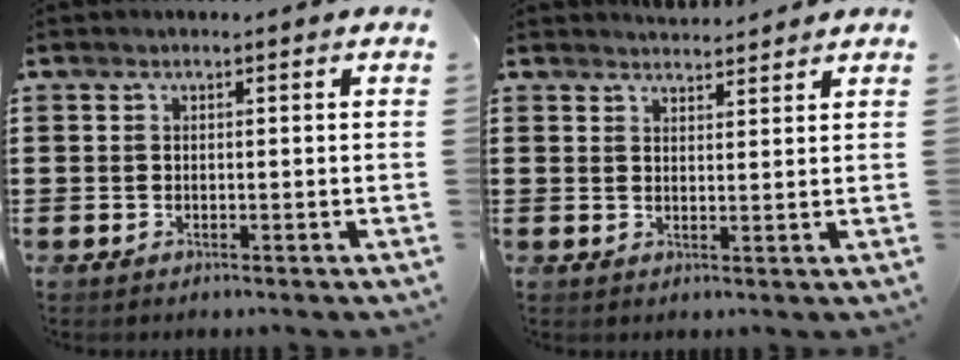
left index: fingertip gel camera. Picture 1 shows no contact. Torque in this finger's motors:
{"motor_torque": [2.14, 0.00, -0.45, -0.21]}